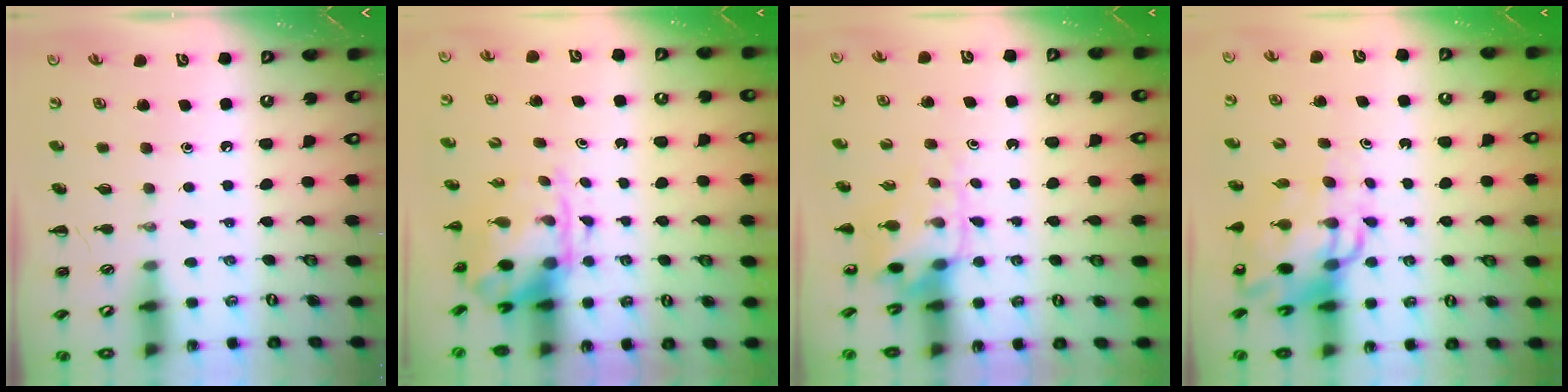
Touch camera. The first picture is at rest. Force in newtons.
{"total": 3.5, "press": 3.4, "slide": 0.9}
{"total": 4.4, "press": 4.3, "slide": 1.0}
{"total": 10.9, "press": 10.5, "slide": 3.0}